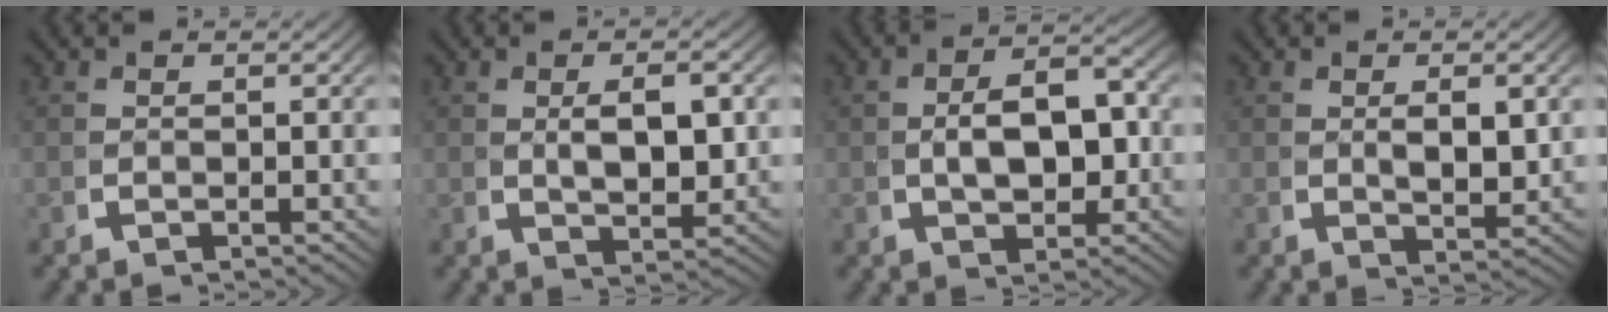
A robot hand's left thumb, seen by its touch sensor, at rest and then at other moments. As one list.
[{"total": 3.7, "force": [0.5, 1.9, 3.2], "torque": [-0.052, -0.006, 0.016]}, {"total": 6.4, "force": [0.0, 4.0, 5.0], "torque": [-0.078, -0.009, 0.010]}, {"total": 2.4, "force": [0.6, 1.2, 2.0], "torque": [-0.034, -0.008, 0.016]}]